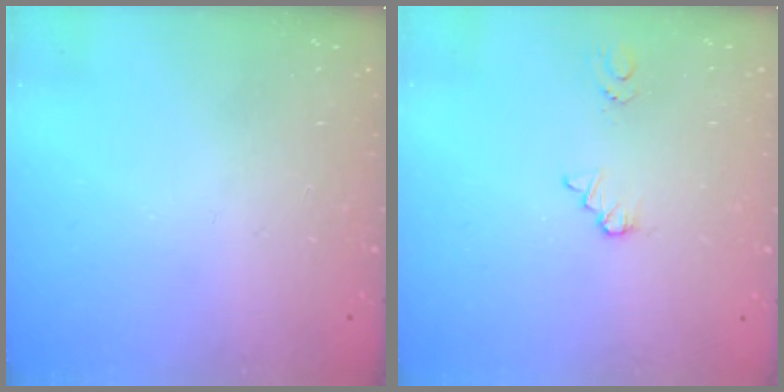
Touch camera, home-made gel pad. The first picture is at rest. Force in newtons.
{"total": 1.3, "press": 1.3, "slide": 0.2}